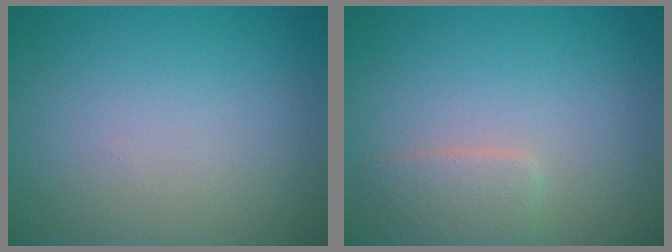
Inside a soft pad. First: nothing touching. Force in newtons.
{"total": 2.0, "press": 2.0, "slide": 0.1}